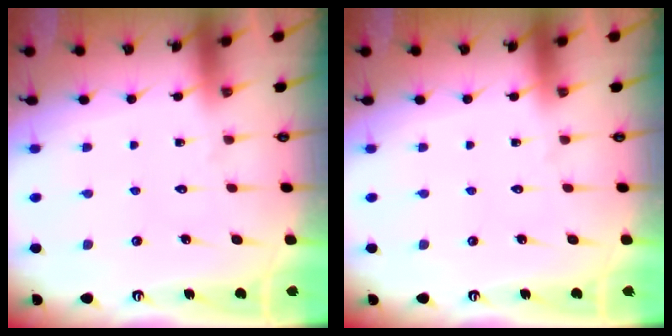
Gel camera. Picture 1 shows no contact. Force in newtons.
{"total": 0.0}